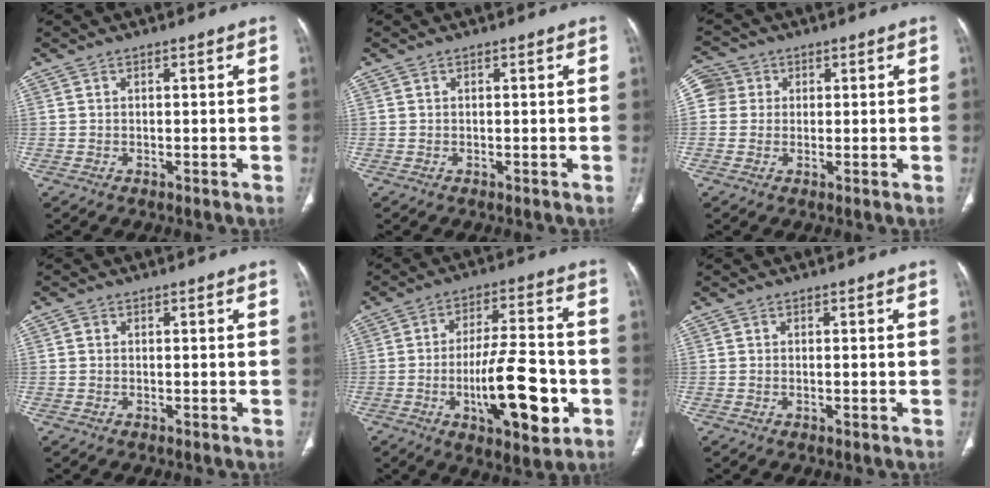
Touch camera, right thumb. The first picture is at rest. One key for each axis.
{"total": 0.0}
{"total": 4.9, "fx": 1.1, "fy": 4.6, "fz": 1.0, "tx": -0.005, "ty": 0.008, "tz": 0.019}
{"total": 0.8, "fx": 0.1, "fy": 0.7, "fz": 0.3, "tx": -0.003, "ty": 0.000, "tz": 0.001}
{"total": 16.7, "fx": -4.9, "fy": 5.9, "fz": 14.8, "tx": -0.218, "ty": 0.022, "tz": -0.072}
{"total": 0.6, "fx": -0.1, "fy": 0.1, "fz": 0.6, "tx": -0.009, "ty": -0.002, "tz": -0.002}